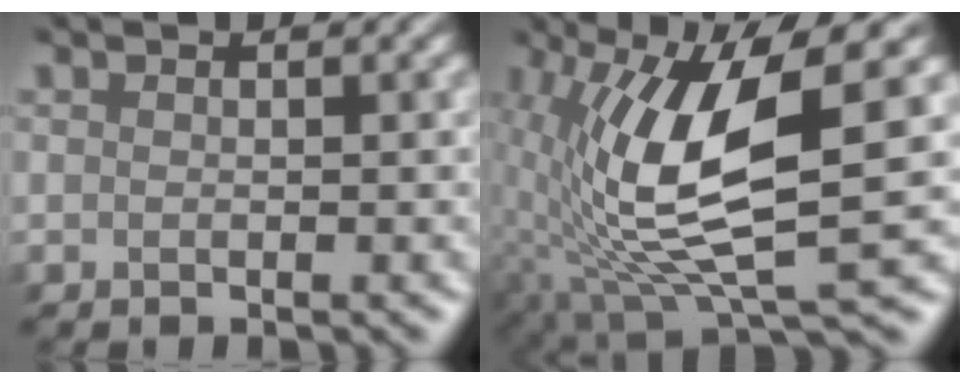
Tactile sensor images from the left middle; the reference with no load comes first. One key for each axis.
{"total": 10.3, "fx": 1.1, "fy": 2.9, "fz": 9.8, "tx": -0.201, "ty": -0.016, "tz": 0.020}